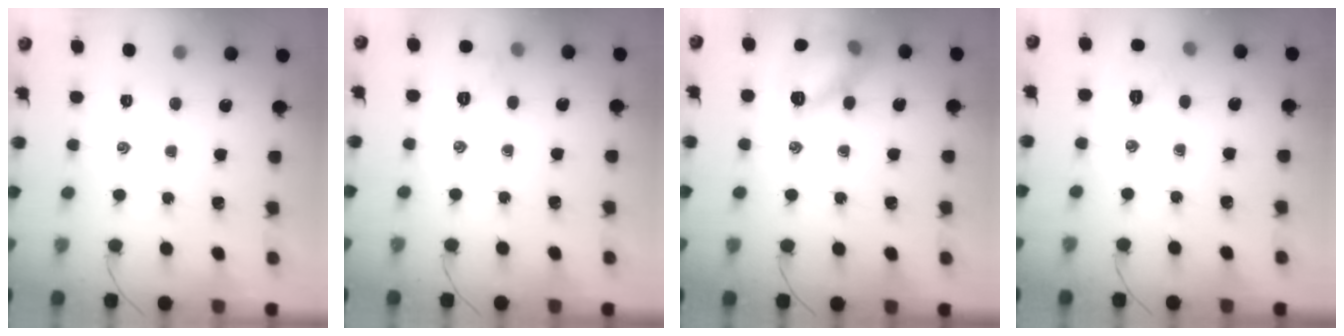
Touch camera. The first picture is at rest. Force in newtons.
{"total": 5.3, "press": 5.1, "slide": 1.6}
{"total": 11.9, "press": 11.9, "slide": 0.3}
{"total": 5.4, "press": 5.3, "slide": 1.4}